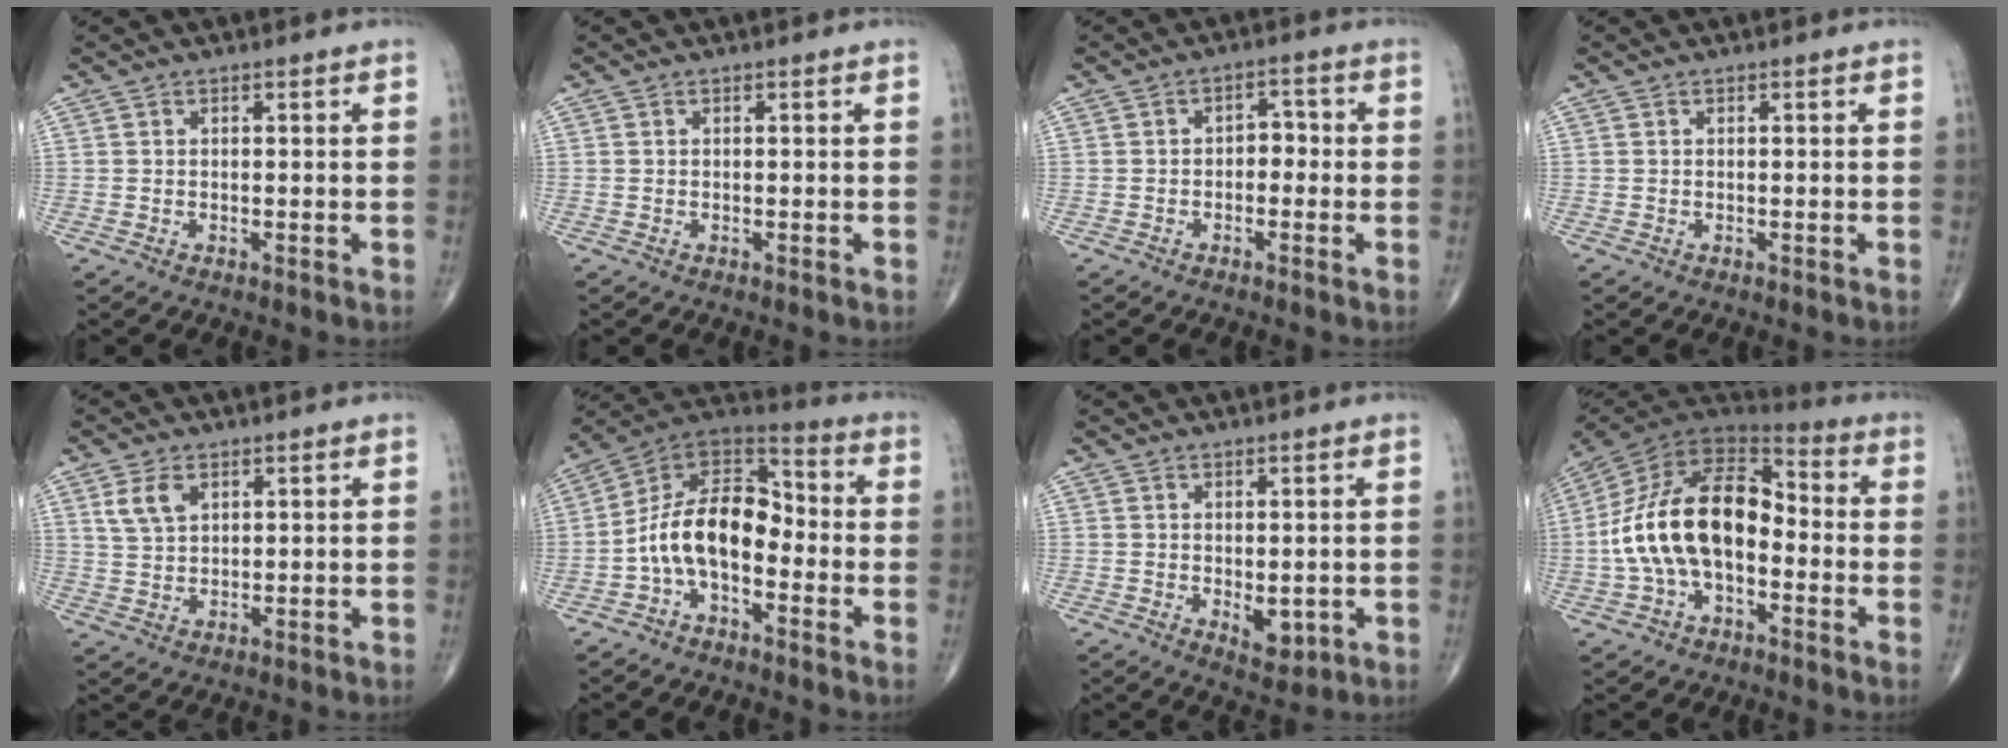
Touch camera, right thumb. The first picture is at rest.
{"total": 0.0}
{"total": 3.3, "force": [-0.7, 2.3, 2.2], "torque": [-0.011, 0.018, -0.021]}
{"total": 0.0}
{"total": 5.0, "force": [2.3, 3.0, 3.2], "torque": [-0.057, -0.005, 0.051]}
{"total": 13.5, "force": [-3.3, 7.9, 10.4], "torque": [-0.163, 0.067, -0.073]}
{"total": 3.8, "force": [-0.6, 2.0, 3.1], "torque": [-0.029, -0.009, 0.001]}
{"total": 19.3, "force": [-2.7, 11.3, 15.4], "torque": [-0.274, 0.049, -0.056]}